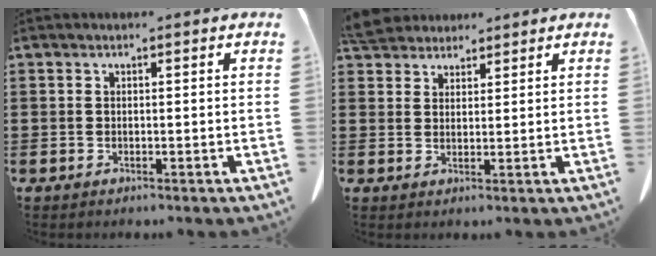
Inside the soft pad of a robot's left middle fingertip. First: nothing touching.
{"total": 4.9, "force": [4.5, 1.5, 1.1], "torque": [-0.037, -0.005, 0.089]}